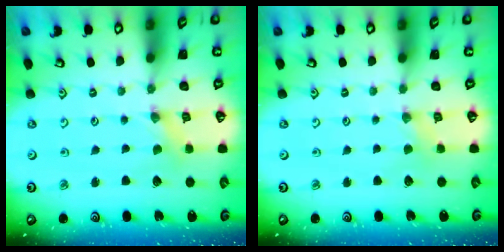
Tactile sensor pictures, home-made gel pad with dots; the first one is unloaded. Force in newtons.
{"total": 2.1, "press": 2.1, "slide": 0.6}